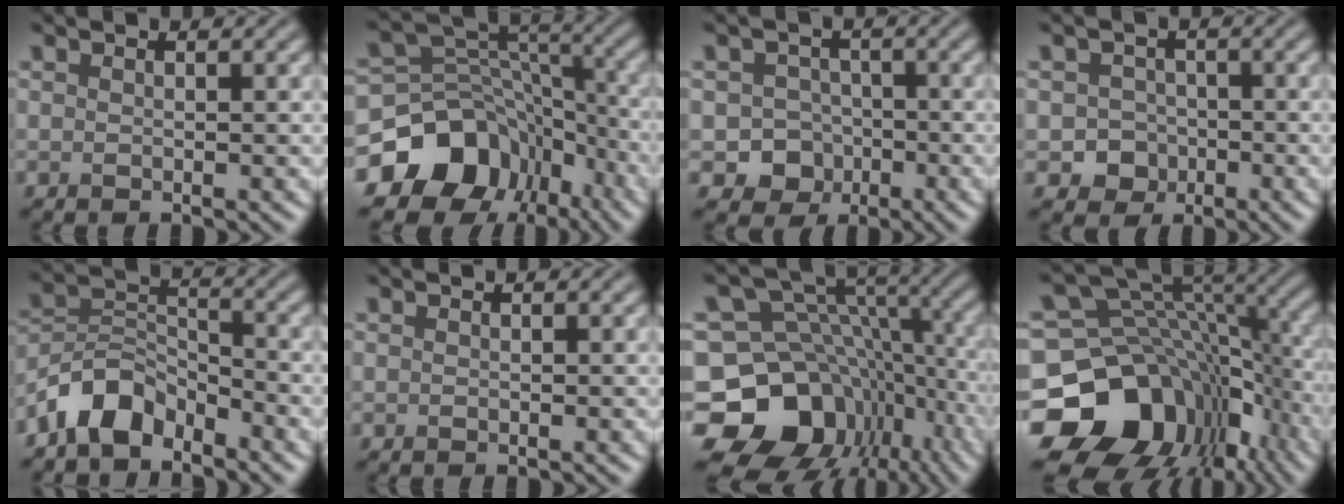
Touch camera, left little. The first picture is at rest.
{"total": 13.8, "force": [-7.7, 10.5, 4.5], "torque": [-0.103, 0.001, -0.115]}
{"total": 4.6, "force": [-1.9, 4.1, 1.1], "torque": [0.015, -0.001, -0.042]}
{"total": 2.8, "force": [-0.9, 2.5, 0.7], "torque": [0.003, 0.003, -0.018]}
{"total": 5.0, "force": [-3.8, 2.5, 2.1], "torque": [-0.033, 0.009, -0.085]}
{"total": 0.0}
{"total": 14.1, "force": [-4.7, 11.2, 7.3], "torque": [-0.151, -0.002, -0.081]}
{"total": 15.3, "force": [-5.7, 11.9, 7.8], "torque": [-0.155, -0.013, -0.083]}